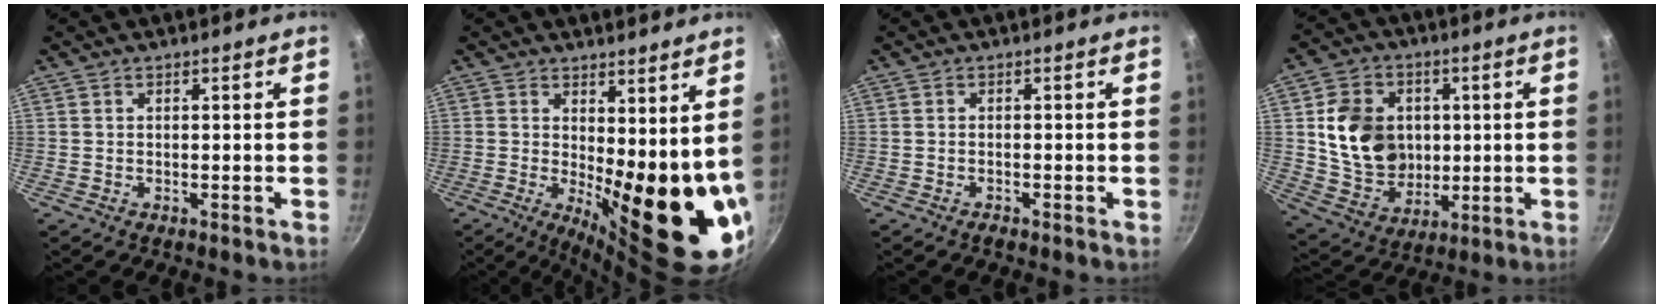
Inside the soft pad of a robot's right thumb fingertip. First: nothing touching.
{"total": 15.4, "force": [2.2, 5.5, 14.2], "torque": [-0.169, -0.044, 0.041]}
{"total": 0.9, "force": [-0.8, 0.3, 0.4], "torque": [-0.010, 0.004, -0.015]}
{"total": 15.4, "force": [1.8, 12.6, 8.7], "torque": [-0.126, -0.002, 0.044]}